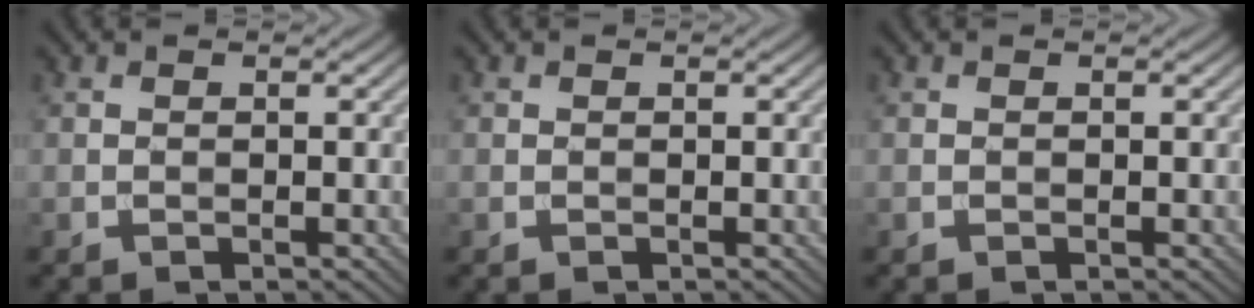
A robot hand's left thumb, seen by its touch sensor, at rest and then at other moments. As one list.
[{"total": 0.0}, {"total": 0.0}]